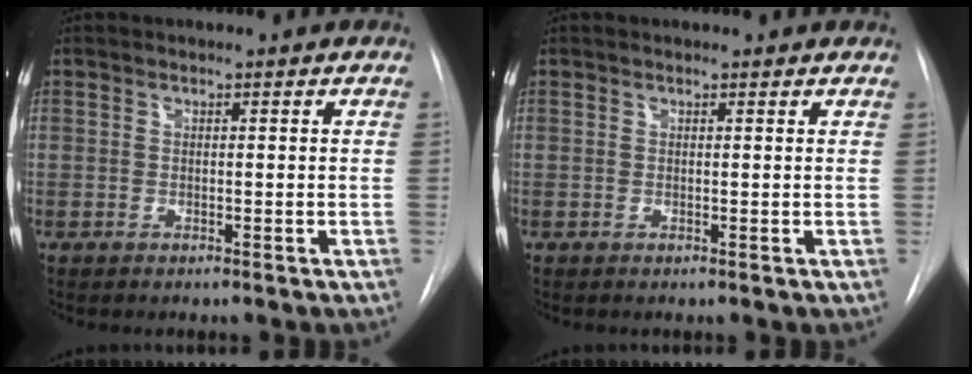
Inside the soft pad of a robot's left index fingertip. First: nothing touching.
{"total": 2.1, "force": [2.0, 0.4, 0.5], "torque": [-0.013, 0.018, 0.019]}